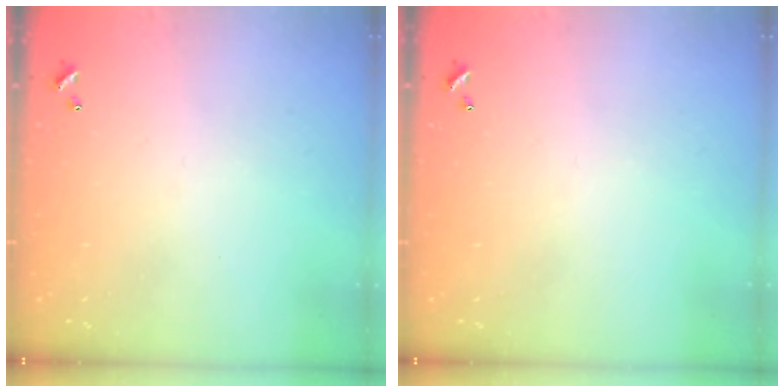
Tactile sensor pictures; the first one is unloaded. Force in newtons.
{"total": 0.0}